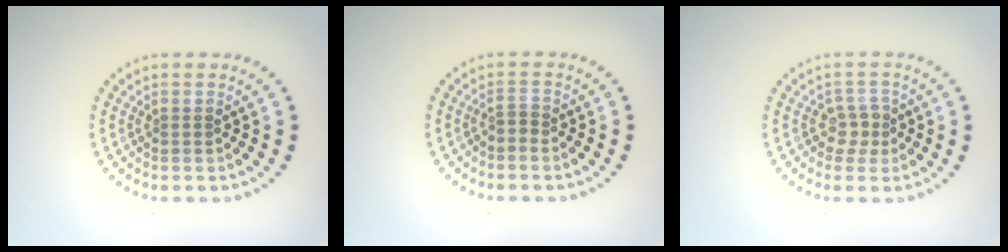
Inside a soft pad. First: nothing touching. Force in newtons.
{"total": 0.9, "press": 0.5, "slide": 0.7}
{"total": 1.9, "press": 1.6, "slide": 1.1}